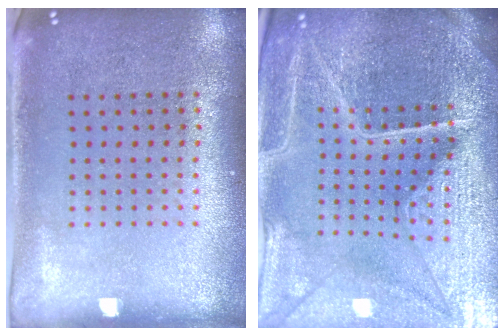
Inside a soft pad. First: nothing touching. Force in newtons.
{"total": 5.8, "press": 5.3, "slide": 2.4}